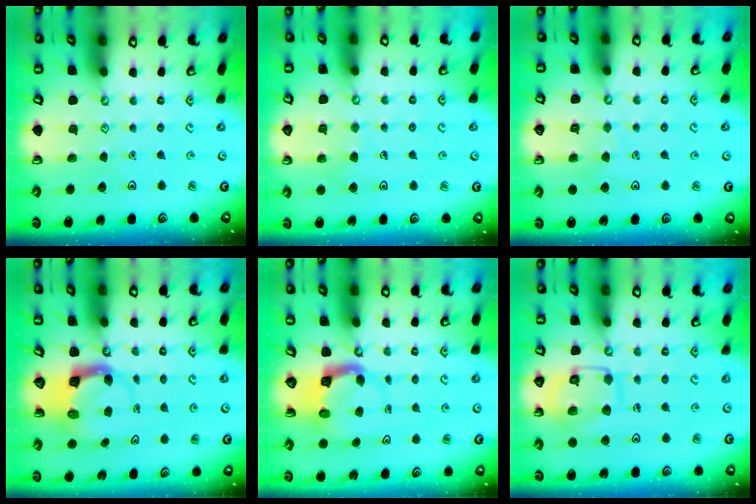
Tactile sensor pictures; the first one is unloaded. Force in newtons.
{"total": 4.9, "press": 4.9, "slide": 0.4}
{"total": 4.4, "press": 4.3, "slide": 0.4}
{"total": 3.6, "press": 3.6, "slide": 0.6}
{"total": 3.6, "press": 3.6, "slide": 0.6}
{"total": 10.7, "press": 10.7, "slide": 0.5}